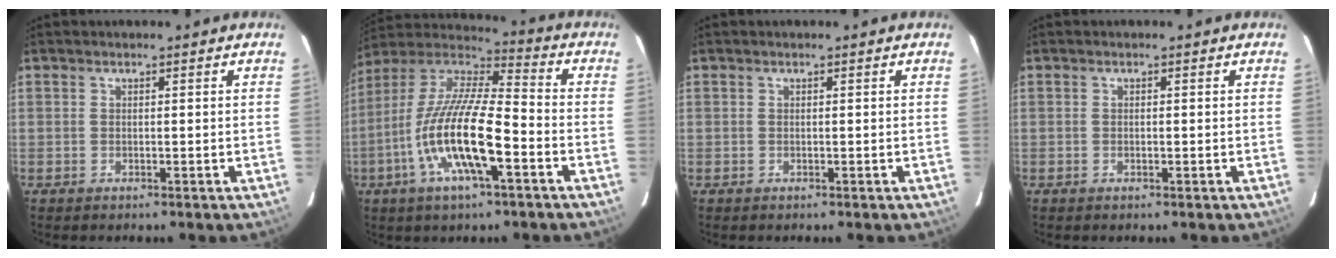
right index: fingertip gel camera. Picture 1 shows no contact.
{"total": 18.0, "force": [-6.6, 4.5, 16.2], "torque": [-0.315, -0.017, -0.132]}
{"total": 0.0}
{"total": 0.0}